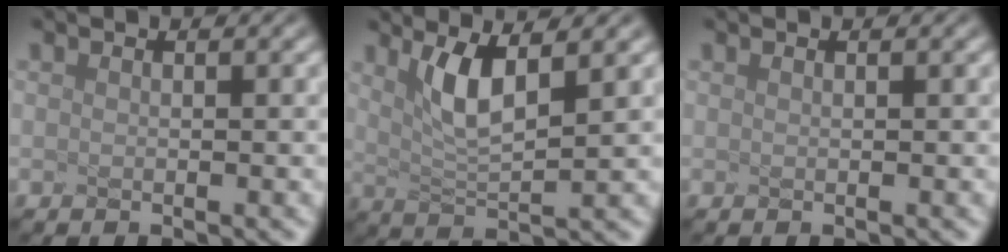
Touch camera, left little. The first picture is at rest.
{"total": 2.4, "force": [0.1, -0.3, 2.3], "torque": [-0.084, -0.017, 0.051]}
{"total": 0.0}